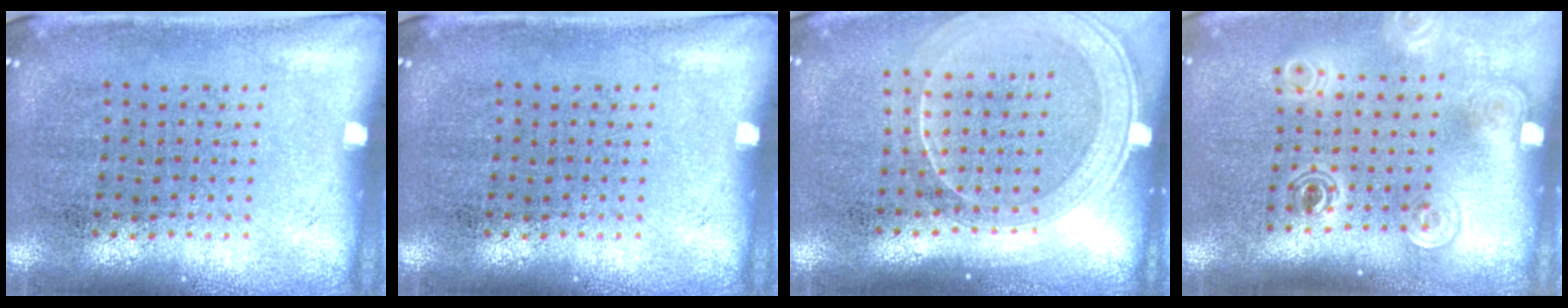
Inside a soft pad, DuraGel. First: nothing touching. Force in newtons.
{"total": 0.0}
{"total": 1.9, "press": 1.7, "slide": 0.9}
{"total": 1.8, "press": 1.4, "slide": 1.2}